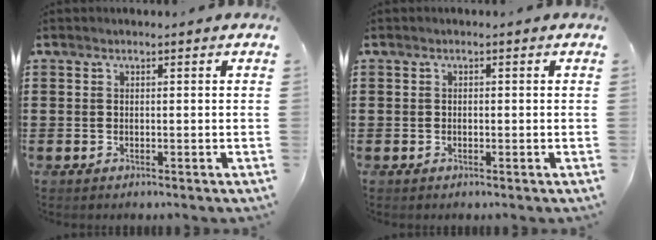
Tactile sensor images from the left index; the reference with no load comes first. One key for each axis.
{"total": 0.5, "fx": -0.2, "fy": 0.4, "fz": 0.4, "tx": -0.009, "ty": 0.000, "tz": -0.004}